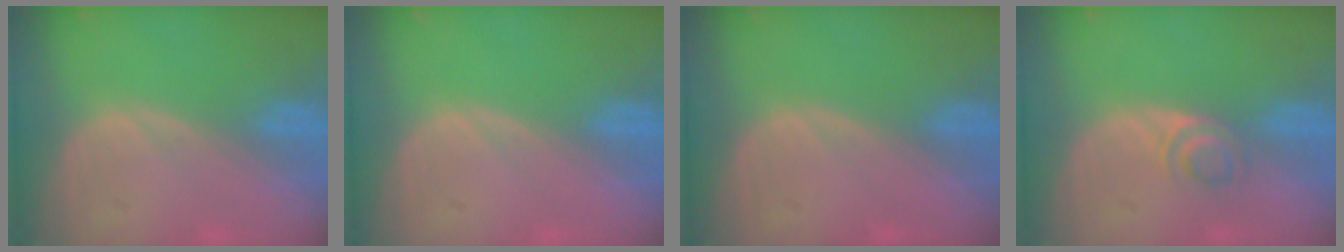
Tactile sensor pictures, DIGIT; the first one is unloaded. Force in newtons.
{"total": 0.0}
{"total": 0.5, "press": 0.0, "slide": 0.5}
{"total": 2.8, "press": 2.7, "slide": 1.0}